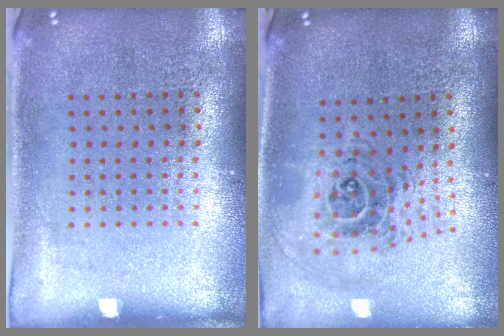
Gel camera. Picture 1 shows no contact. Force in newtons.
{"total": 1.2, "press": 1.1, "slide": 0.5}